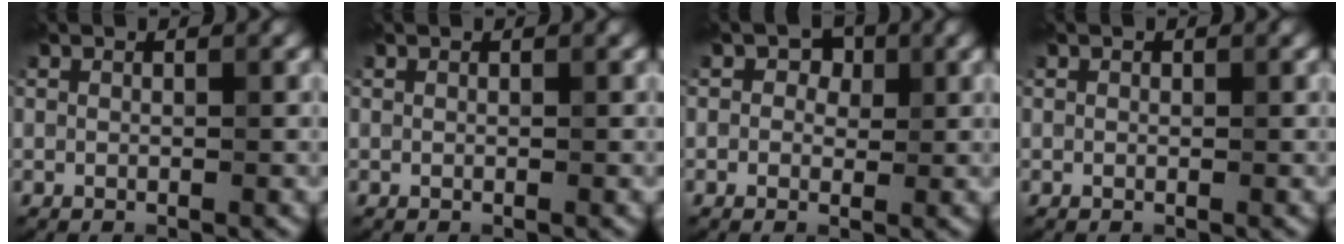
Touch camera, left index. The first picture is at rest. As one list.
[{"total": 0.0}, {"total": 2.4, "force": [0.8, 1.9, 1.2], "torque": [-0.001, 0.002, -0.008]}, {"total": 0.0}]